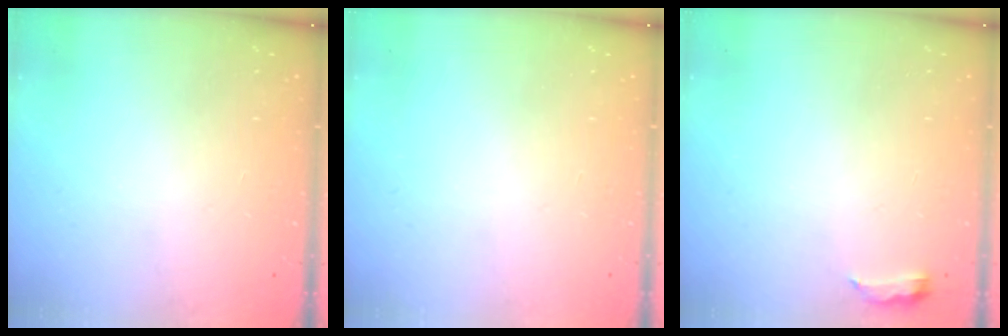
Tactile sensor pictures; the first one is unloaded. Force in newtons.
{"total": 0.0}
{"total": 4.0, "press": 3.7, "slide": 1.3}